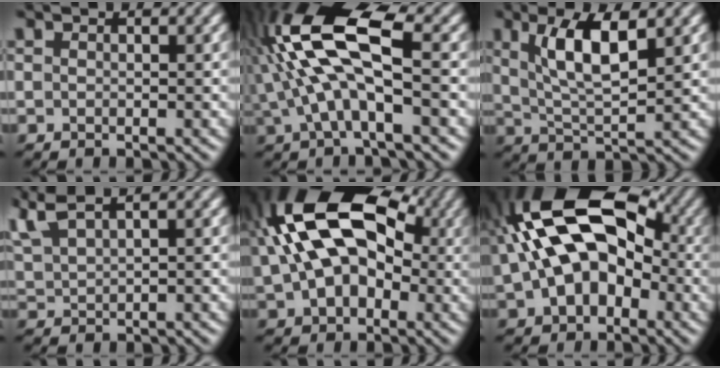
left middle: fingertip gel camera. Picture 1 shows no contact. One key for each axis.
{"total": 9.7, "fx": 1.1, "fy": 3.8, "fz": 8.8, "tx": -0.181, "ty": 0.025, "tz": 0.010}
{"total": 6.3, "fx": 2.8, "fy": 1.7, "fz": 5.4, "tx": -0.103, "ty": 0.000, "tz": 0.051}
{"total": 5.0, "fx": 3.9, "fy": 1.2, "fz": 2.9, "tx": -0.087, "ty": 0.027, "tz": 0.077}
{"total": 15.7, "fx": 3.3, "fy": 9.7, "fz": 12.0, "tx": -0.189, "ty": 0.023, "tz": 0.042}
{"total": 14.6, "fx": 1.8, "fy": 8.7, "fz": 11.6, "tx": -0.187, "ty": 0.024, "tz": 0.020}